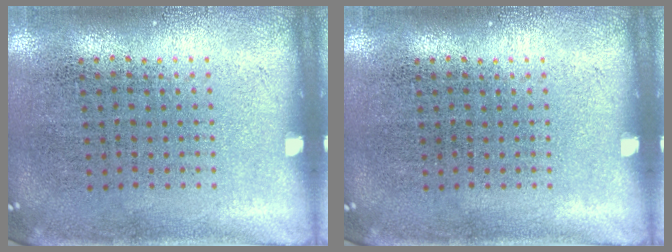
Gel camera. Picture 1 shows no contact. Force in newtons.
{"total": 0.0}